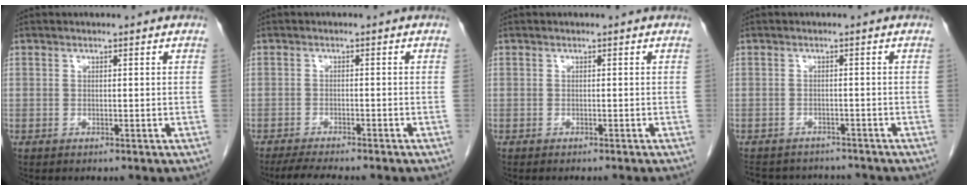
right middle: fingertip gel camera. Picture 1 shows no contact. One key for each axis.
{"total": 6.3, "fx": -5.3, "fy": 0.5, "fz": 3.3, "tx": -0.046, "ty": -0.013, "tz": -0.081}
{"total": 1.8, "fx": -1.6, "fy": -0.3, "fz": 0.8, "tx": -0.005, "ty": 0.004, "tz": -0.021}
{"total": 9.3, "fx": -8.6, "fy": 2.9, "fz": 2.0, "tx": -0.036, "ty": 0.010, "tz": -0.108}